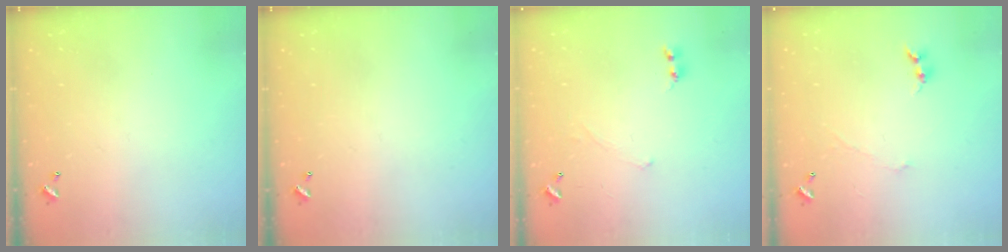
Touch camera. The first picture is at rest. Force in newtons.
{"total": 0.0}
{"total": 0.7, "press": 0.4, "slide": 0.5}
{"total": 0.0}